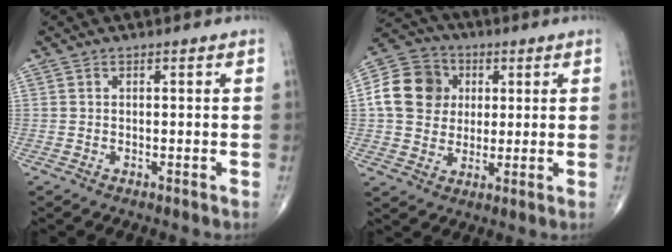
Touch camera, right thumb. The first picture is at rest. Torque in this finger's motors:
{"motor_torque": [0.53, 1.85, 0.41, -0.16, 0.08]}